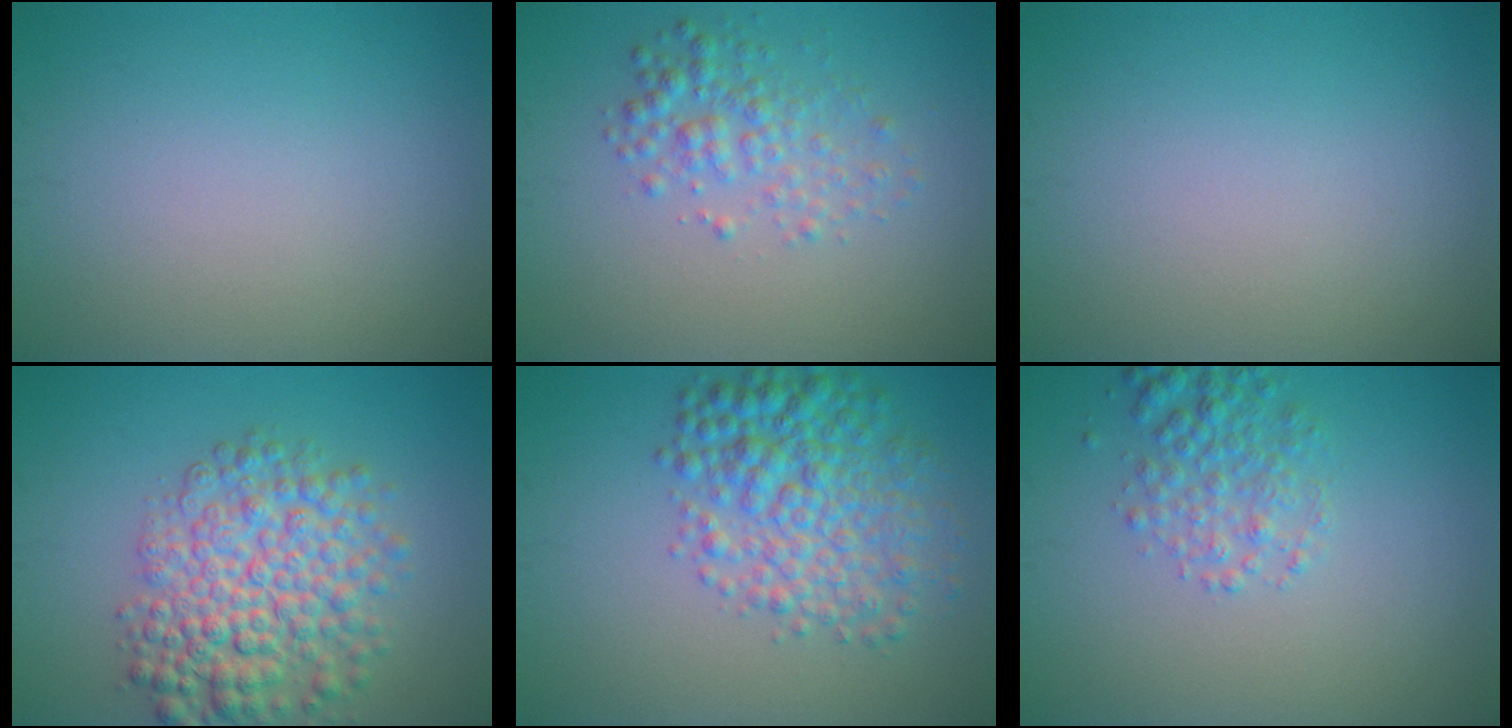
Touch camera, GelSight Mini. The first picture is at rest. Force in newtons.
{"total": 2.8, "press": 2.8, "slide": 0.0}
{"total": 0.0}
{"total": 7.3, "press": 7.3, "slide": 0.2}
{"total": 6.1, "press": 6.1, "slide": 0.1}
{"total": 2.9, "press": 2.9, "slide": 0.2}